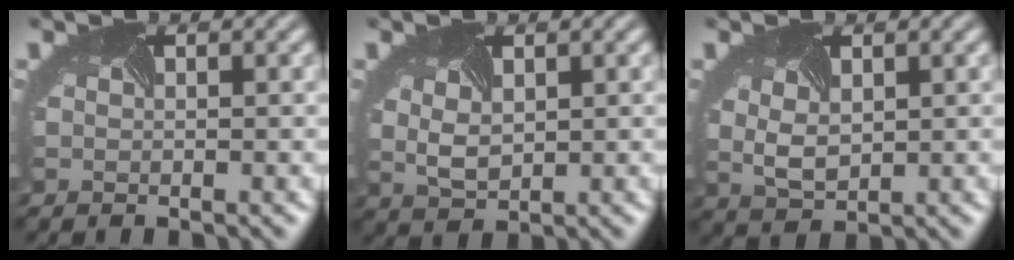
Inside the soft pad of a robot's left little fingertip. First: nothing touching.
{"total": 2.2, "force": [0.7, 1.4, 1.5], "torque": [-0.041, -0.007, 0.021]}
{"total": 2.5, "force": [0.7, 1.6, 1.8], "torque": [-0.048, -0.008, 0.020]}